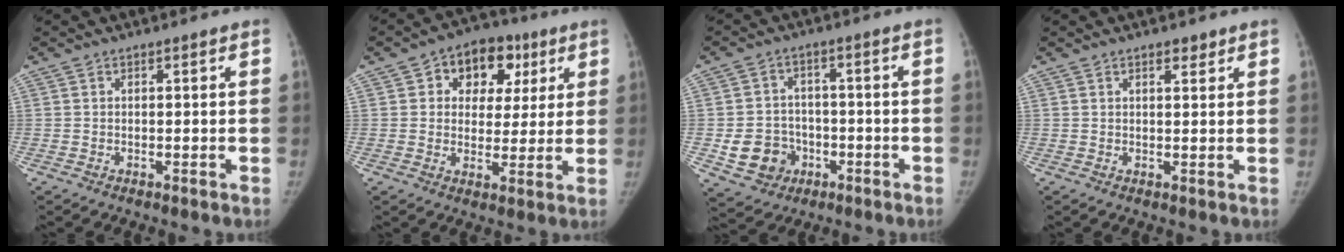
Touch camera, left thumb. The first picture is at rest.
{"total": 12.3, "force": [4.6, 9.1, 6.9], "torque": [-0.045, 0.006, 0.063]}
{"total": 9.1, "force": [-2.8, 8.0, 3.2], "torque": [-0.031, 0.022, -0.036]}
{"total": 2.0, "force": [1.4, 0.9, 1.1], "torque": [-0.008, -0.007, 0.020]}